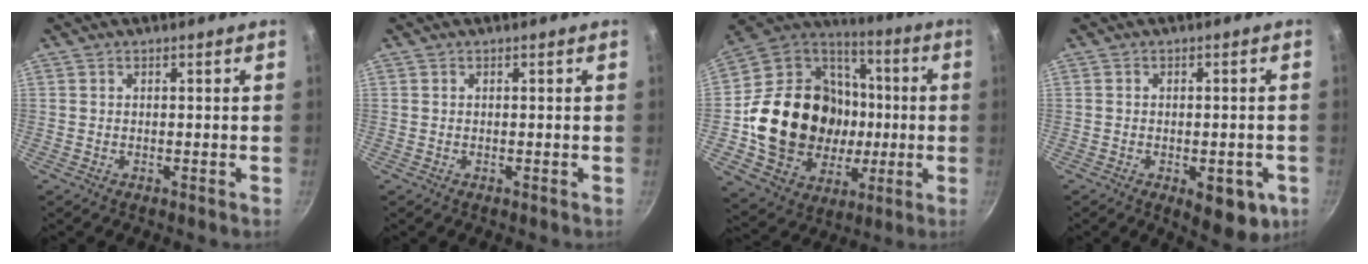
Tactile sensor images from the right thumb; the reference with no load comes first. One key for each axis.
{"total": 0.0}
{"total": 27.5, "fx": -1.3, "fy": 22.5, "fz": 15.8, "tx": -0.258, "ty": 0.030, "tz": -0.003}
{"total": 8.8, "fx": -3.2, "fy": 4.2, "fz": 7.0, "tx": -0.053, "ty": 0.011, "tz": -0.033}